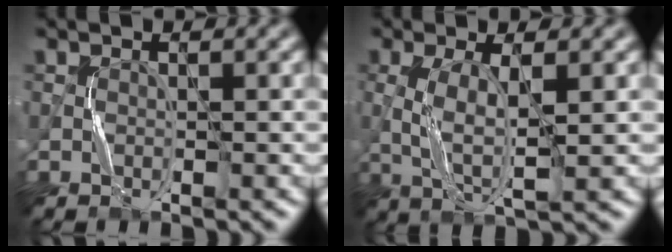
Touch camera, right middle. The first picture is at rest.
{"total": 4.3, "force": [0.2, 1.1, 4.2], "torque": [-0.094, 0.001, 0.003]}